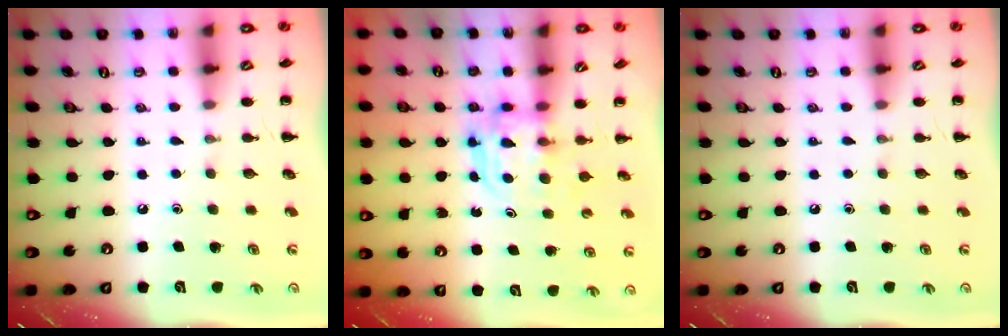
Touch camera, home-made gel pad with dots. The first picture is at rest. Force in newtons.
{"total": 3.6, "press": 3.6, "slide": 0.3}
{"total": 0.0}